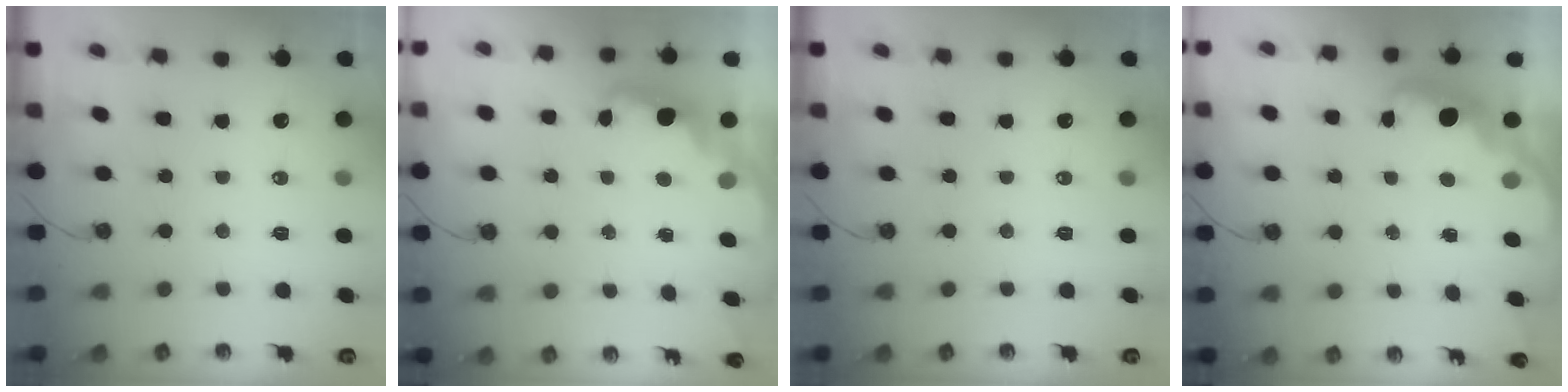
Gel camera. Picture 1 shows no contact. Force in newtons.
{"total": 2.3, "press": 2.2, "slide": 0.7}
{"total": 0.0}
{"total": 2.7, "press": 2.6, "slide": 0.5}